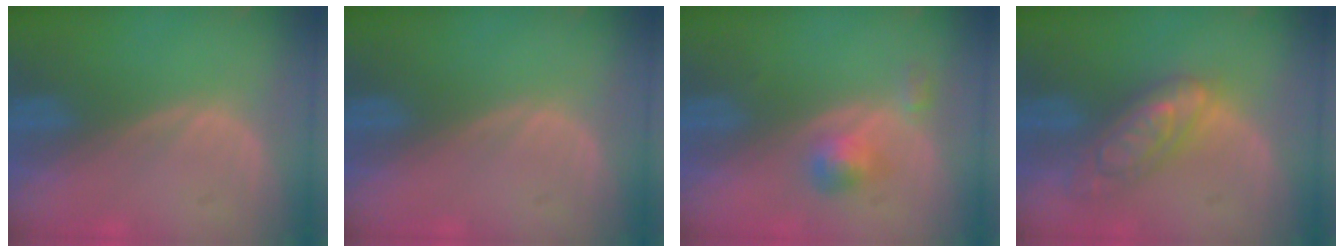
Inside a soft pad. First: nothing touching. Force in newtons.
{"total": 0.0}
{"total": 3.3, "press": 3.1, "slide": 1.2}
{"total": 7.5, "press": 7.4, "slide": 0.6}